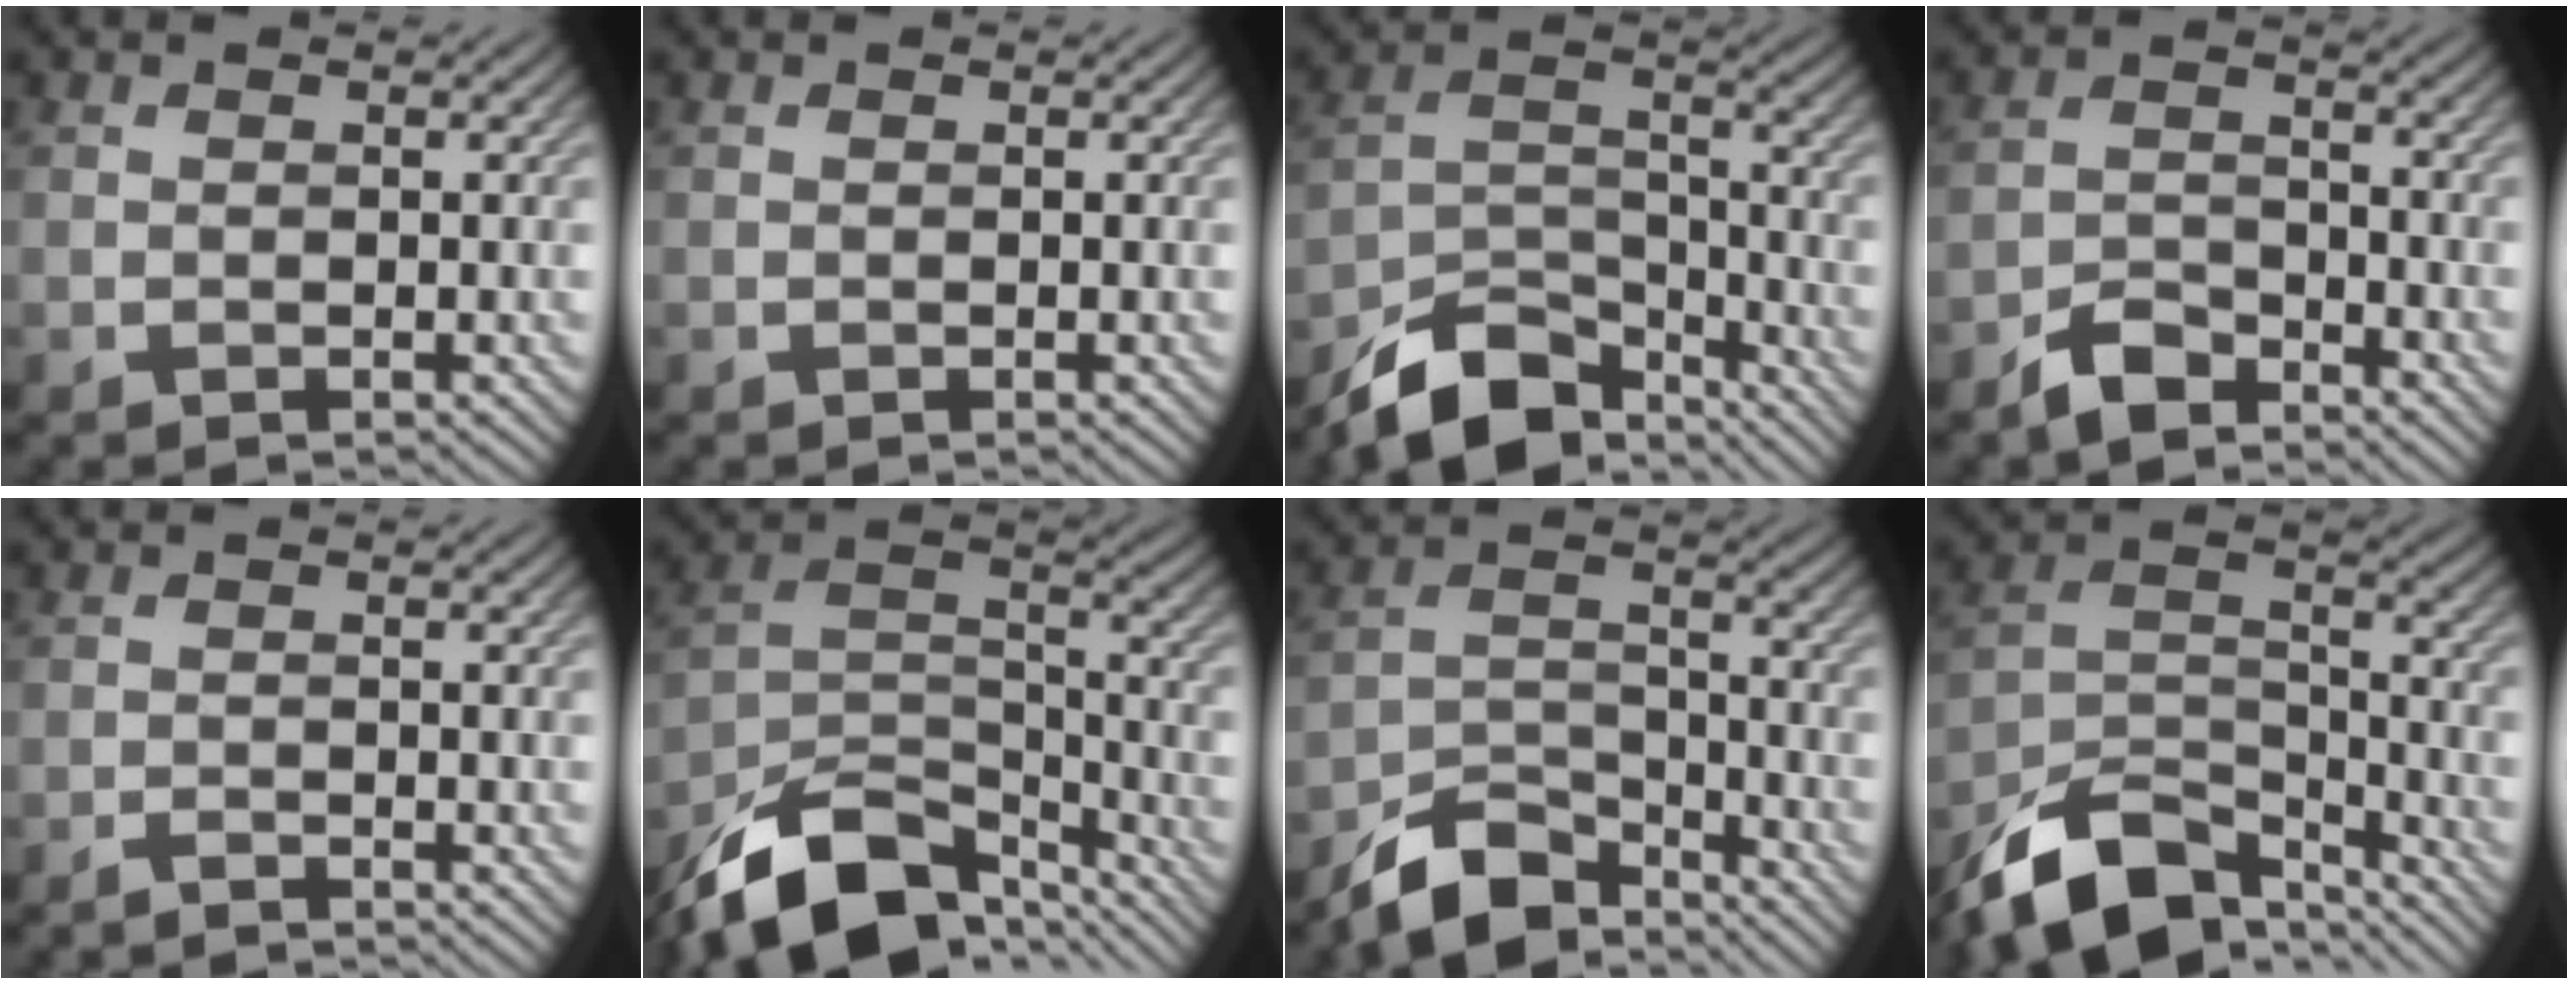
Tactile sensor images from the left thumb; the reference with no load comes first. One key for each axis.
{"total": 0.0}
{"total": 10.5, "fx": -8.5, "fy": 4.0, "fz": 4.7, "tx": -0.083, "ty": -0.006, "tz": -0.160}
{"total": 4.3, "fx": -3.6, "fy": 1.6, "fz": 1.7, "tx": -0.033, "ty": 0.002, "tz": -0.080}
{"total": 1.3, "fx": -1.2, "fy": 0.2, "fz": 0.5, "tx": -0.010, "ty": 0.000, "tz": -0.025}
{"total": 14.3, "fx": -10.7, "fy": 6.1, "fz": 7.3, "tx": -0.147, "ty": -0.010, "tz": -0.195}
{"total": 8.1, "fx": -6.8, "fy": 3.0, "fz": 3.3, "tx": -0.063, "ty": -0.002, "tz": -0.138}
{"total": 13.0, "fx": -10.1, "fy": 5.1, "fz": 6.3, "tx": -0.123, "ty": -0.008, "tz": -0.187}